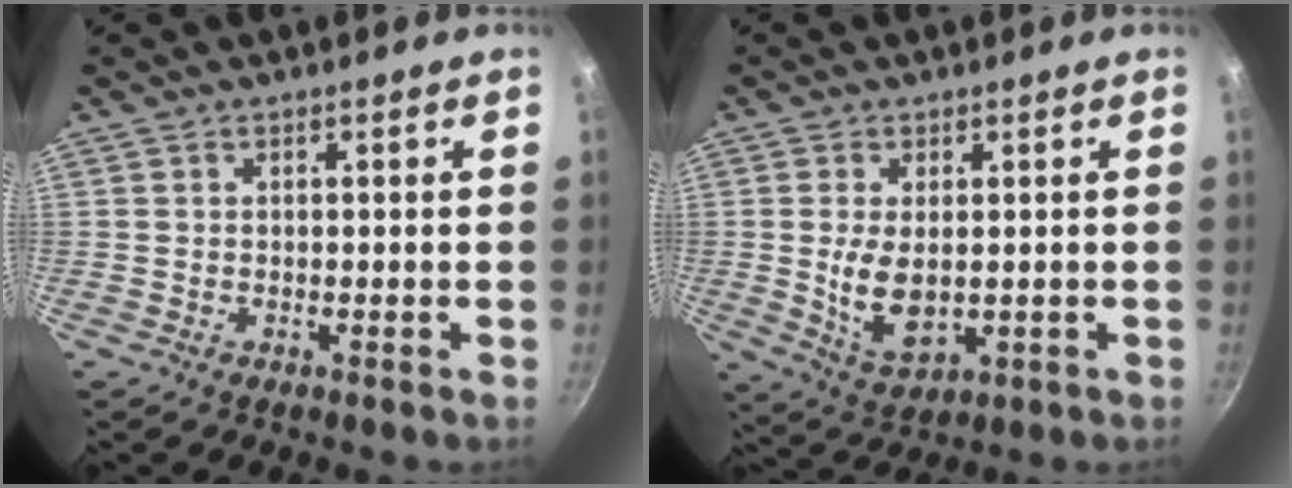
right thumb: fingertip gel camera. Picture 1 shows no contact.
{"total": 7.9, "force": [0.0, 4.3, 6.6], "torque": [-0.122, -0.014, 0.013]}